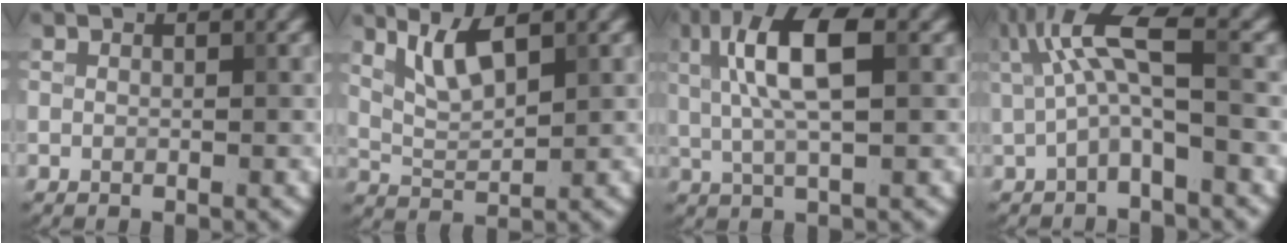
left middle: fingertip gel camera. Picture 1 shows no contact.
{"total": 3.4, "force": [2.0, 0.9, 2.7], "torque": [-0.059, -0.006, 0.044]}
{"total": 6.5, "force": [1.6, 2.0, 6.0], "torque": [-0.117, 0.011, 0.027]}
{"total": 5.3, "force": [1.0, 1.3, 5.0], "torque": [-0.099, 0.008, 0.016]}